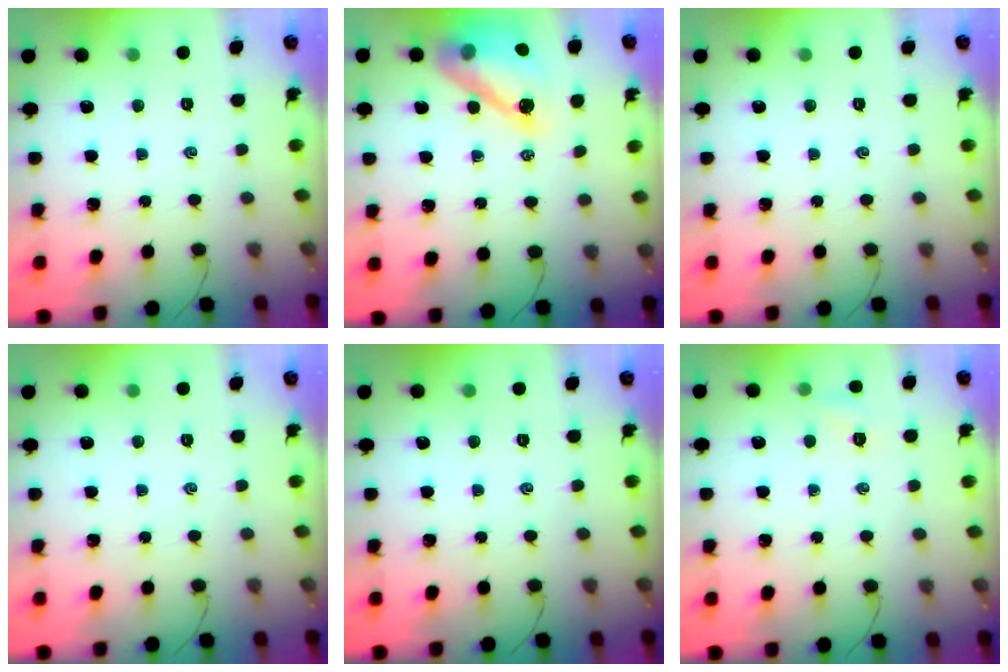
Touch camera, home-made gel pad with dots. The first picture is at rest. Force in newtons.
{"total": 15.8, "press": 15.2, "slide": 4.3}
{"total": 0.0}
{"total": 0.0}
{"total": 0.0}
{"total": 3.6, "press": 3.4, "slide": 1.2}